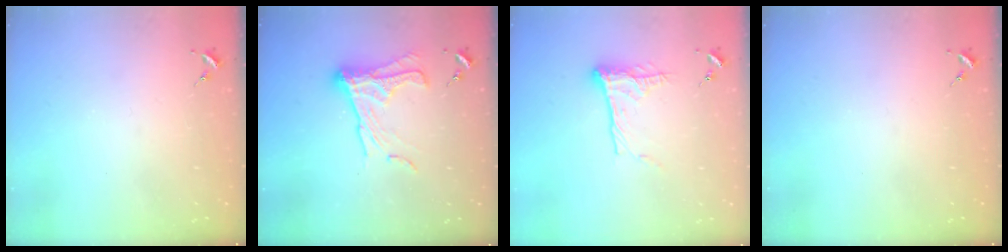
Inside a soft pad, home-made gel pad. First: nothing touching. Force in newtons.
{"total": 12.6, "press": 12.5, "slide": 0.9}
{"total": 11.7, "press": 11.7, "slide": 0.8}
{"total": 0.0}